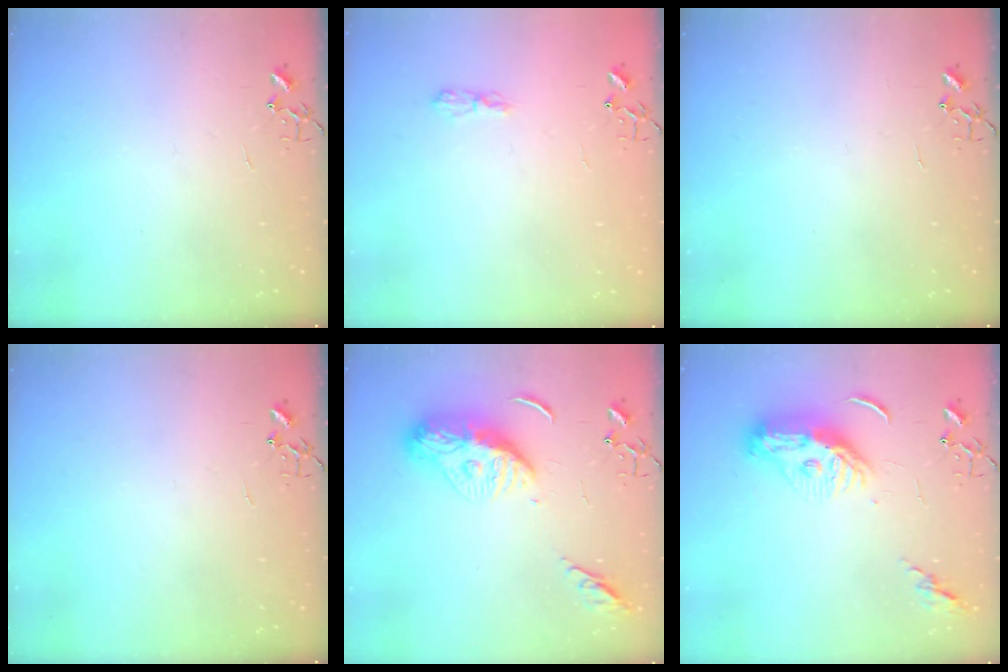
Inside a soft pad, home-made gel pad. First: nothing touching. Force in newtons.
{"total": 5.1, "press": 5.0, "slide": 0.6}
{"total": 0.0}
{"total": 0.0}
{"total": 13.6, "press": 13.6, "slide": 1.3}
{"total": 11.7, "press": 11.6, "slide": 1.0}